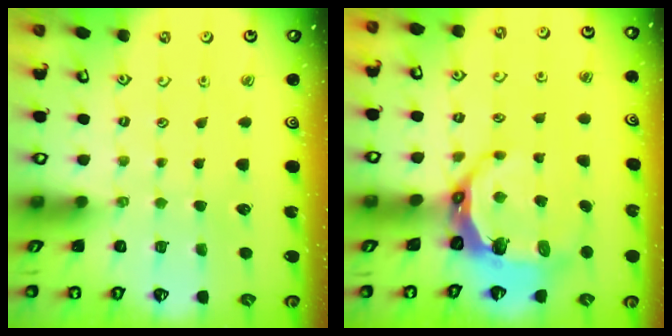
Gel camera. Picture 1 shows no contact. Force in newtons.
{"total": 8.2, "press": 7.0, "slide": 4.4}